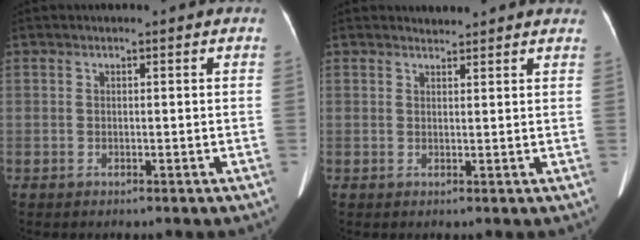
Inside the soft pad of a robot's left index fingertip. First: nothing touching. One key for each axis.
{"total": 2.6, "fx": 2.6, "fy": 0.4, "fz": -0.1, "tx": -0.006, "ty": 0.009, "tz": 0.029}